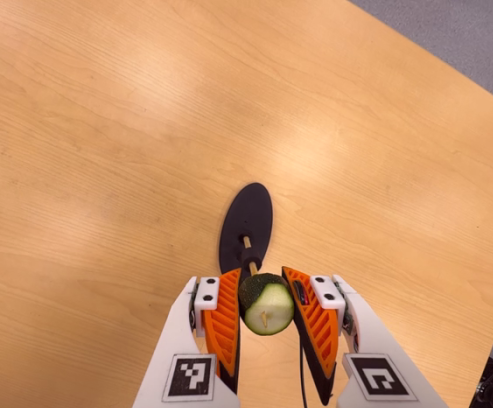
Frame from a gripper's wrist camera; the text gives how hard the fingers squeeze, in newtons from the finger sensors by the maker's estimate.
{"total": 8.3, "left": 8.7, "right": 8.0}